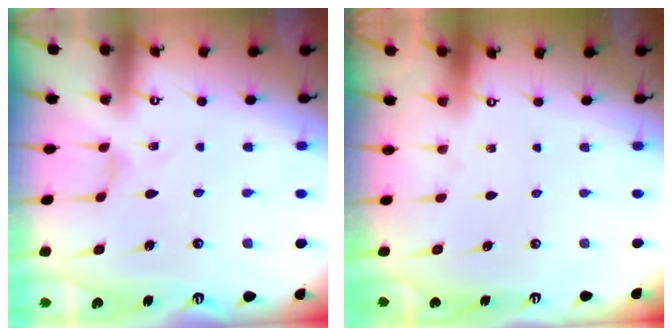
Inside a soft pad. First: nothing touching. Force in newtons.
{"total": 0.0}